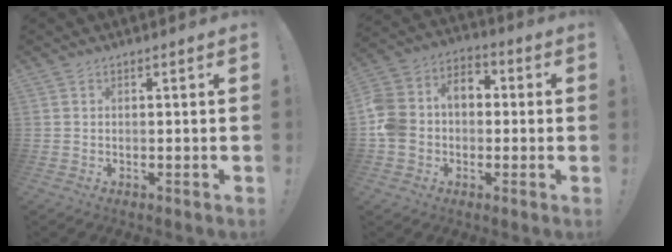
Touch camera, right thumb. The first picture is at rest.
{"total": 12.1, "force": [-0.7, 10.2, 6.4], "torque": [-0.126, 0.026, -0.008]}